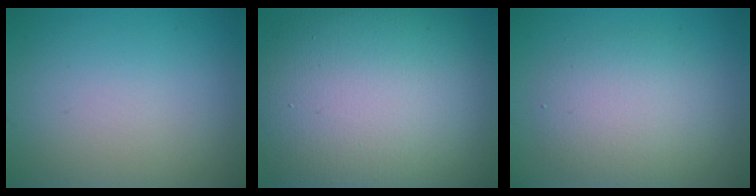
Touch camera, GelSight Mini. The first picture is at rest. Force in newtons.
{"total": 16.8, "press": 16.8, "slide": 0.7}
{"total": 4.6, "press": 4.6, "slide": 0.1}